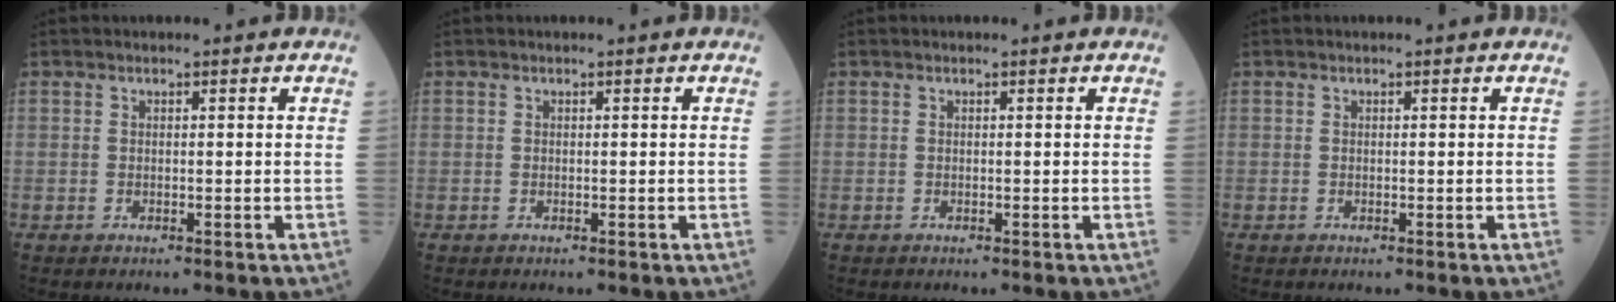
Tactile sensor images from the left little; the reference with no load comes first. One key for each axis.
{"total": 0.0}
{"total": 0.0}
{"total": 0.0}